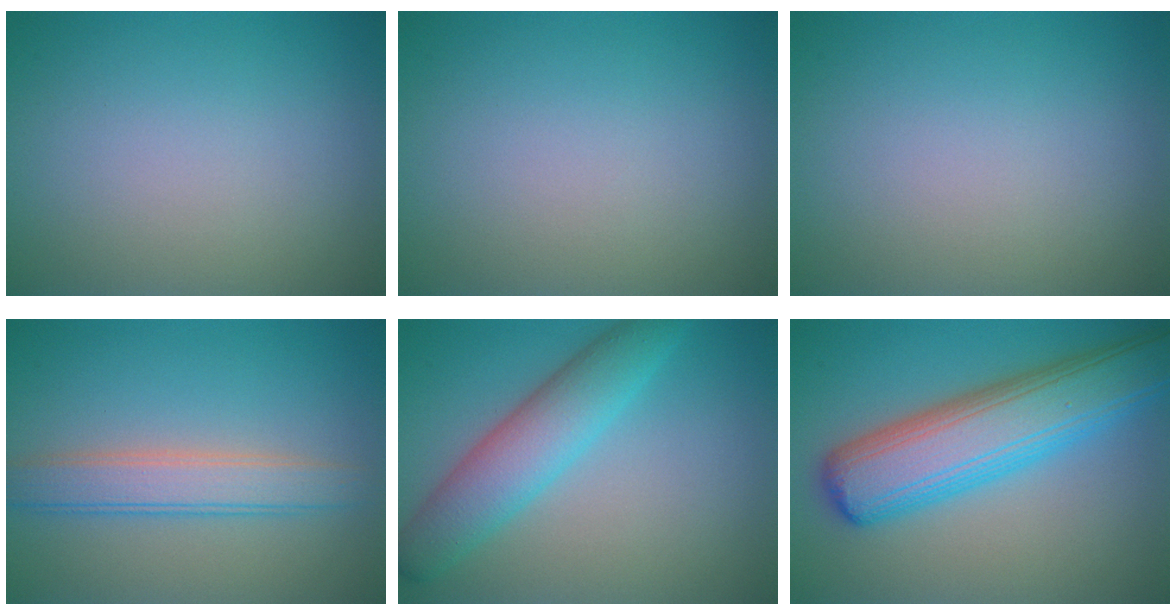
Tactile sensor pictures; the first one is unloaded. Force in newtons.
{"total": 0.0}
{"total": 0.0}
{"total": 3.8, "press": 3.8, "slide": 0.2}
{"total": 5.5, "press": 5.5, "slide": 0.2}
{"total": 9.1, "press": 9.1, "slide": 0.1}